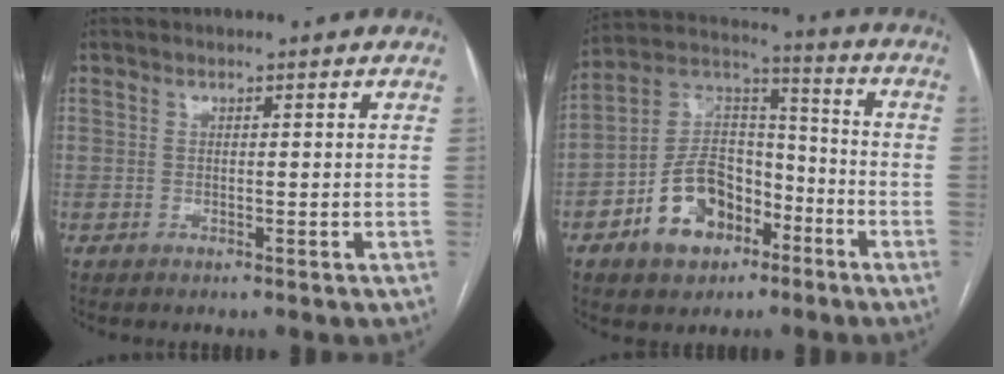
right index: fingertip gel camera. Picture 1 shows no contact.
{"total": 13.1, "force": [-6.3, 8.7, 7.6], "torque": [-0.152, 0.032, -0.105]}